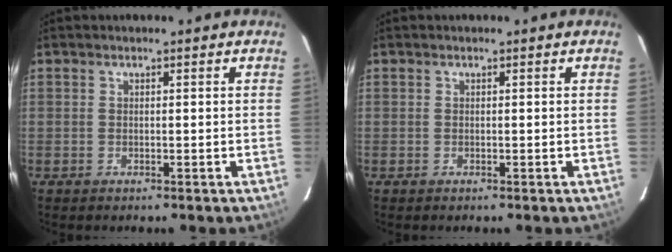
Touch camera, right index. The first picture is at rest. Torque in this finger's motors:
{"motor_torque": [0.00, 0.00, 0.02, 0.00]}